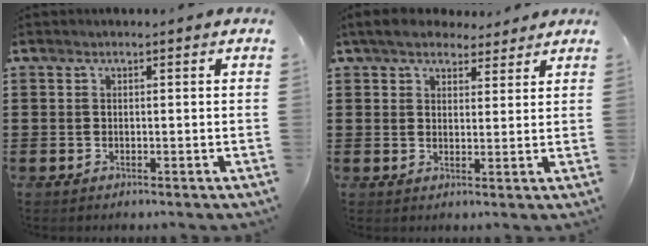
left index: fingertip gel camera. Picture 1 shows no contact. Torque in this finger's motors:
{"motor_torque": [1.06, -1.08, 0.19, 0.03]}